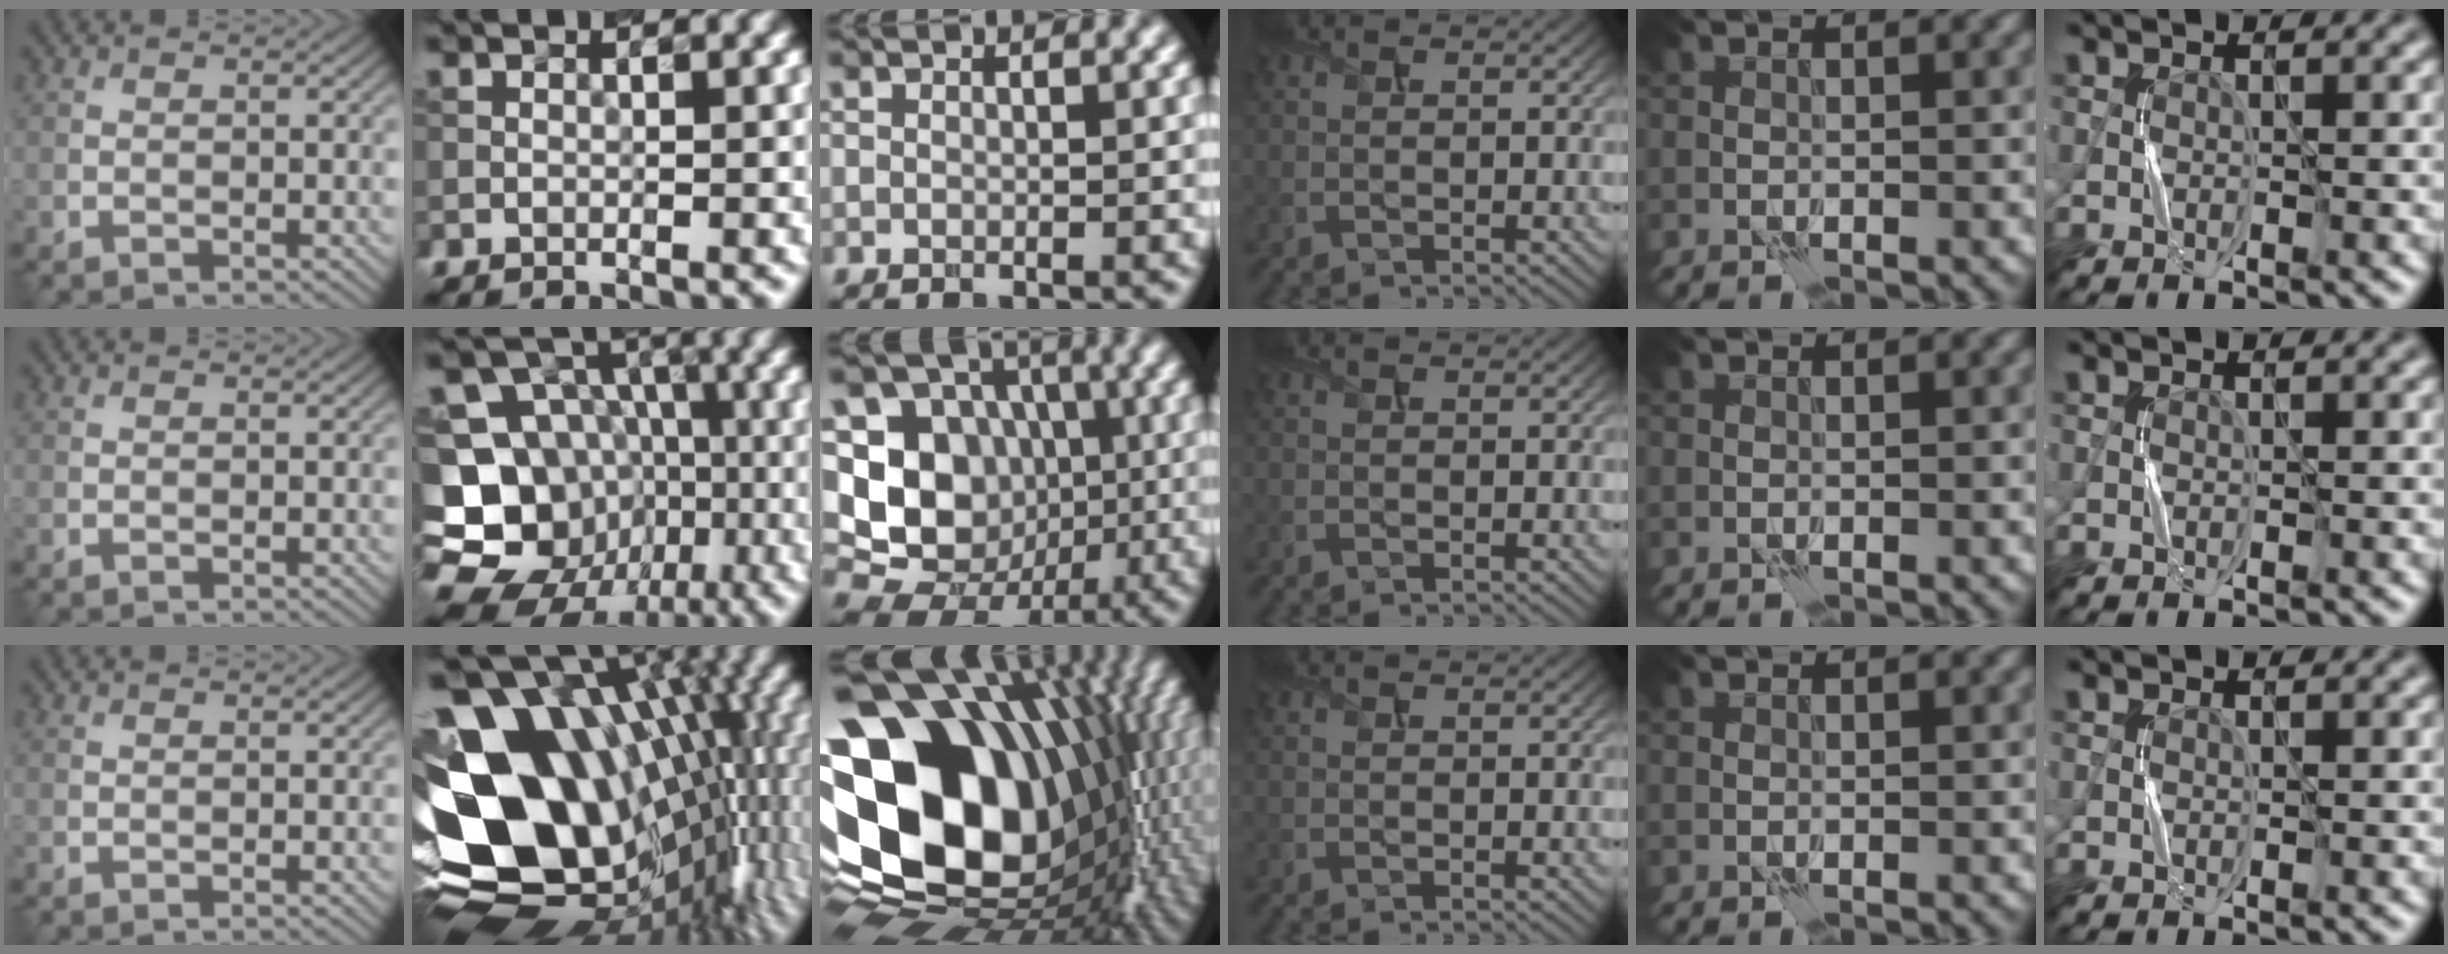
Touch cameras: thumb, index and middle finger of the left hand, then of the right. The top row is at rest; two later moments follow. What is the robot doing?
{"motion": "press", "object": "button"}